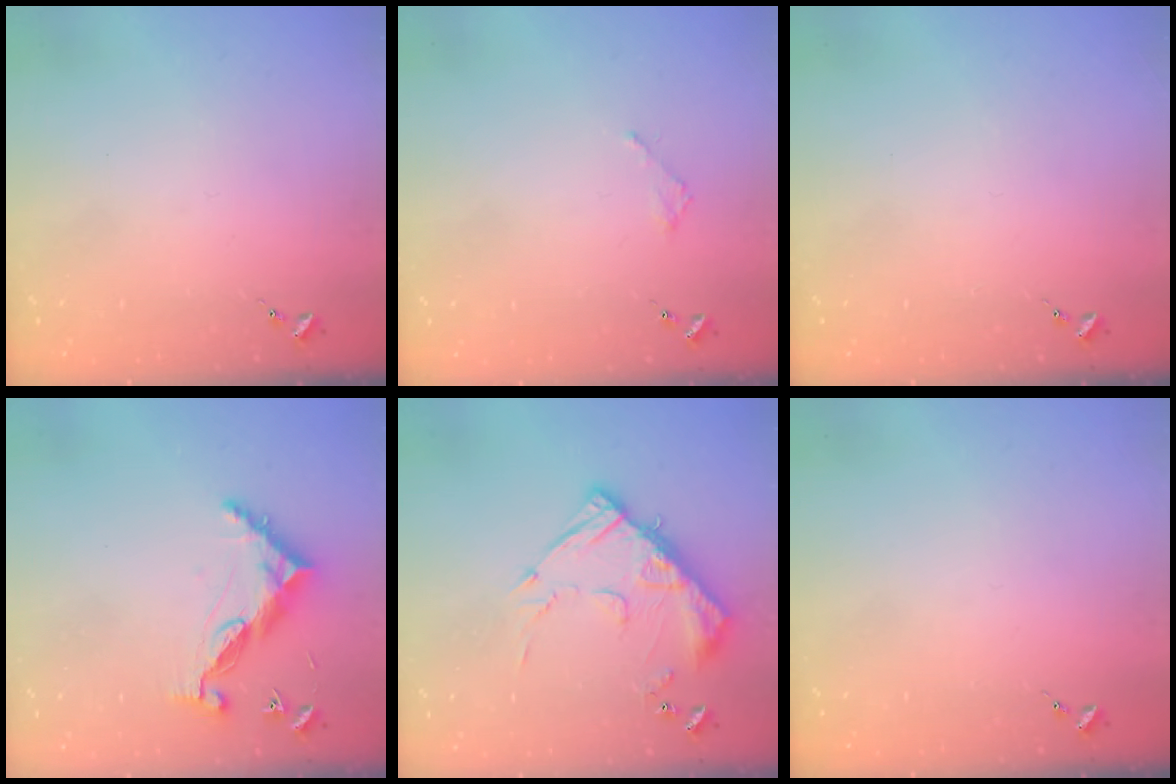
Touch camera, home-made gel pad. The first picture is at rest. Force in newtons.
{"total": 1.8, "press": 1.8, "slide": 0.2}
{"total": 0.0}
{"total": 9.0, "press": 9.0, "slide": 0.8}
{"total": 14.2, "press": 14.2, "slide": 1.2}
{"total": 0.0}